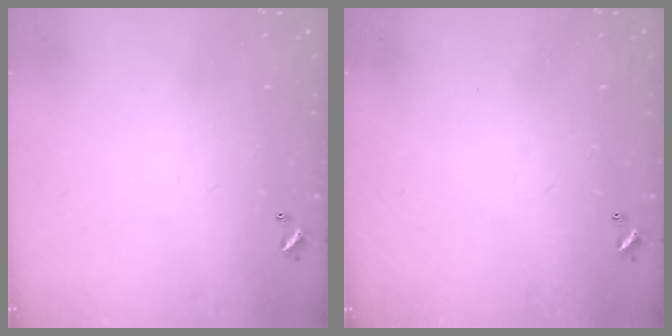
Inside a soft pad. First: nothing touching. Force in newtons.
{"total": 0.0}